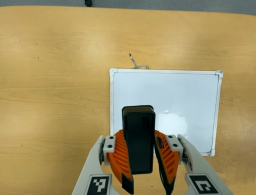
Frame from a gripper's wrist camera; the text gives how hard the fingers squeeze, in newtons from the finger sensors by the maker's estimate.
{"total": 8.7, "left": 7.7, "right": 9.6}